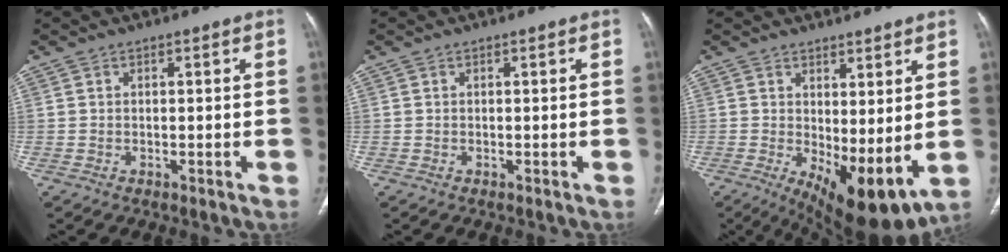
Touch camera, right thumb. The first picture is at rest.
{"total": 0.0}
{"total": 11.2, "force": [-0.1, 4.2, 10.3], "torque": [-0.154, -0.025, 0.013]}